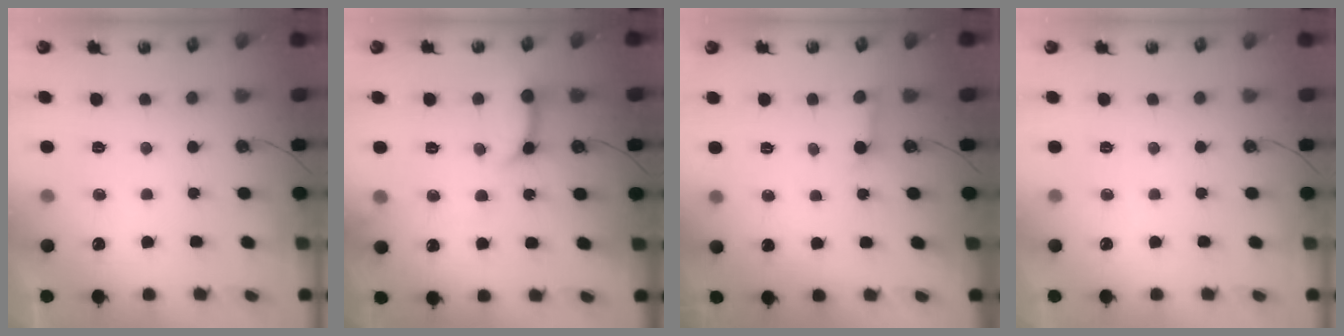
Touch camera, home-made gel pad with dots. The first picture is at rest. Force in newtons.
{"total": 11.8, "press": 11.7, "slide": 1.3}
{"total": 2.8, "press": 2.7, "slide": 0.3}
{"total": 0.0}